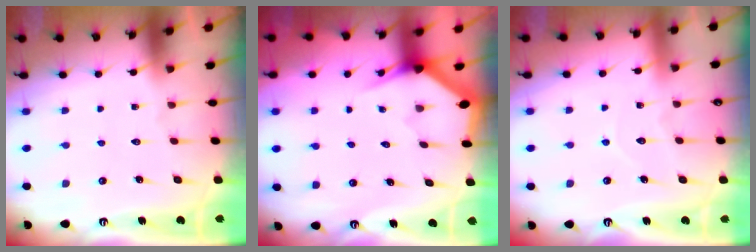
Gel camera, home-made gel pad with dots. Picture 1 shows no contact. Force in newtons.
{"total": 2.9, "press": 2.9, "slide": 0.1}
{"total": 5.1, "press": 5.1, "slide": 0.5}